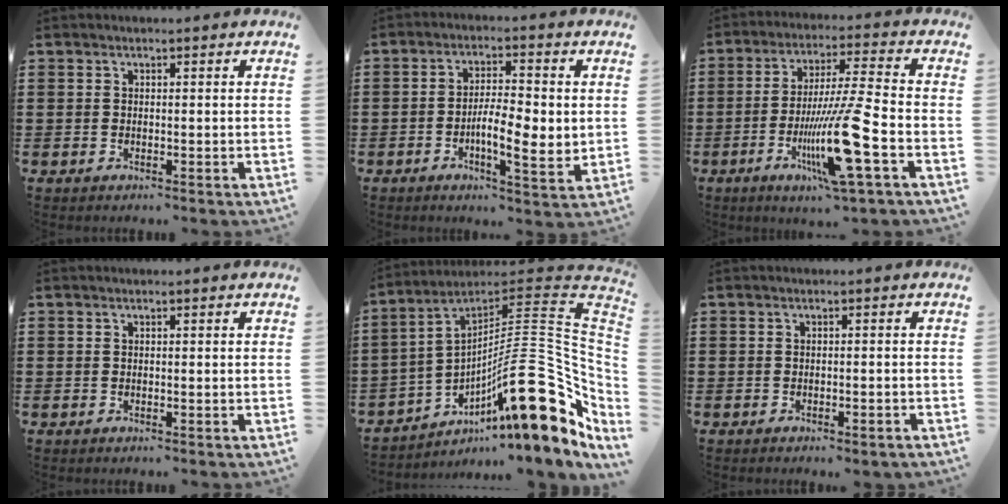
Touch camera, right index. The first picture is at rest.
{"total": 6.2, "force": [-0.9, 1.9, 5.9], "torque": [-0.107, 0.004, -0.018]}
{"total": 13.8, "force": [-5.1, 0.7, 12.8], "torque": [-0.247, -0.010, -0.092]}
{"total": 0.0}
{"total": 22.0, "force": [-7.8, 6.2, 19.6], "torque": [-0.325, 0.003, -0.136]}
{"total": 0.8, "force": [-0.7, 0.1, 0.4], "torque": [-0.011, -0.004, -0.013]}